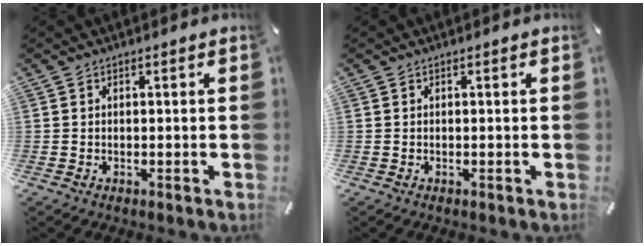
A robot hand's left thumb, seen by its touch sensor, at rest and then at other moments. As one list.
[{"total": 0.0}]